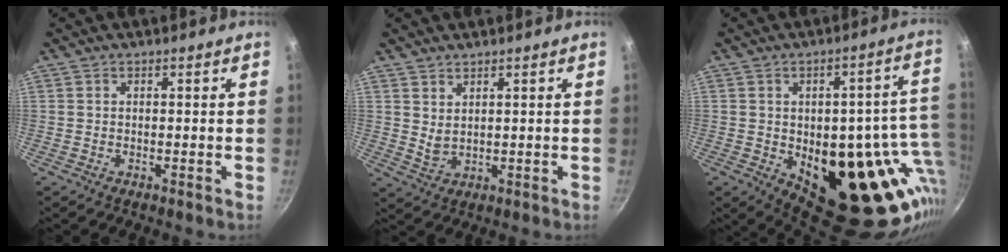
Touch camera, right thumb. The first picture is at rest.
{"total": 3.1, "force": [2.0, 1.5, 1.7], "torque": [-0.028, -0.020, 0.043]}
{"total": 24.9, "force": [-2.0, 13.4, 20.9], "torque": [-0.213, -0.016, -0.003]}